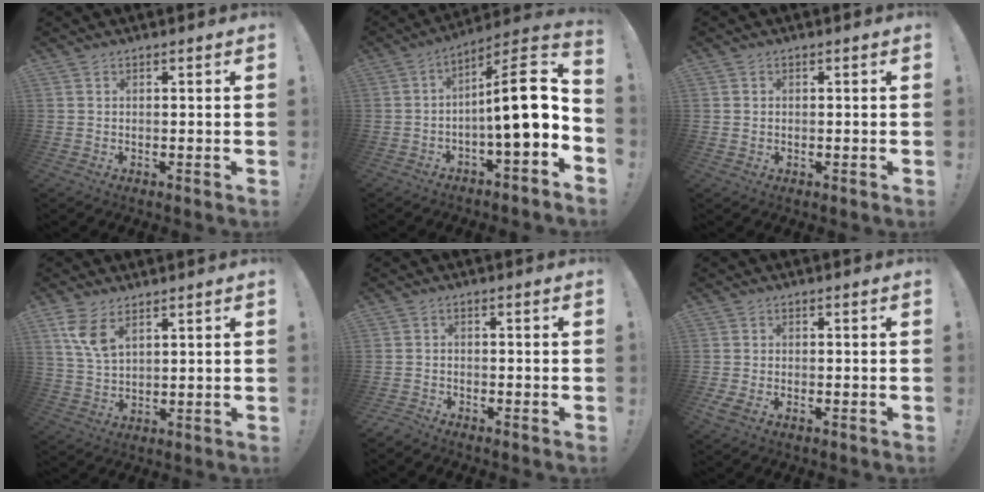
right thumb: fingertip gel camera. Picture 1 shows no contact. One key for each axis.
{"total": 15.1, "fx": -0.2, "fy": 2.8, "fz": 14.8, "tx": -0.225, "ty": -0.004, "tz": -0.009}
{"total": 1.0, "fx": 0.4, "fy": 0.9, "fz": -0.2, "tx": 0.003, "ty": 0.006, "tz": 0.007}
{"total": 7.9, "fx": 4.5, "fy": 3.8, "fz": 5.2, "tx": -0.095, "ty": -0.023, "tz": 0.084}
{"total": 2.0, "fx": -1.8, "fy": 0.8, "fz": 0.1, "tx": -0.004, "ty": 0.008, "tz": -0.037}
{"total": 2.2, "fx": -0.8, "fy": 1.2, "fz": 1.7, "tx": -0.037, "ty": -0.003, "tz": -0.016}